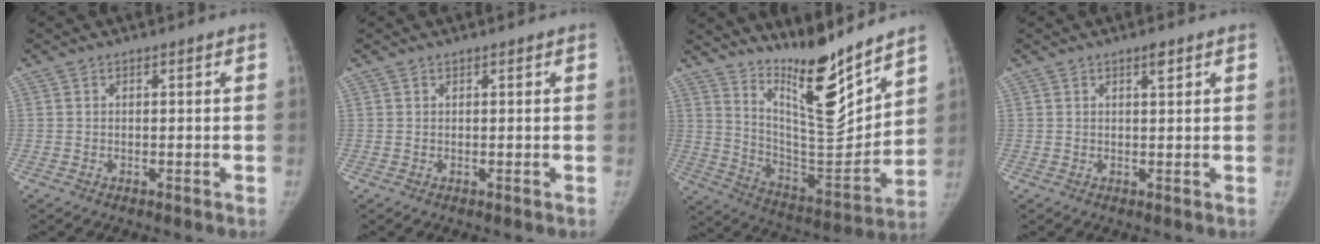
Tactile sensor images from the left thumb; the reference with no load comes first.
{"total": 0.0}
{"total": 19.0, "force": [15.0, 3.1, 11.2], "torque": [-0.134, -0.127, 0.264]}
{"total": 1.8, "force": [1.1, 0.5, 1.3], "torque": [-0.015, -0.005, 0.017]}